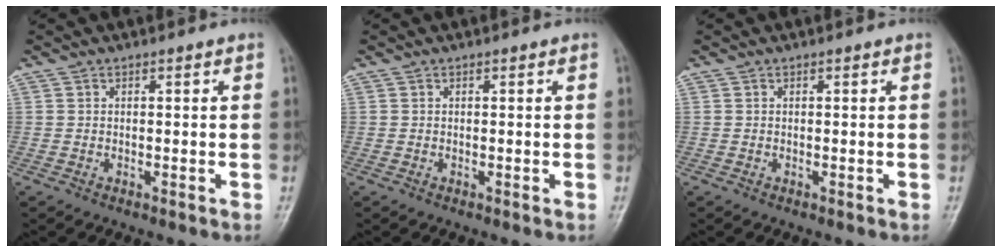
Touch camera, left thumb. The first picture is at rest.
{"total": 0.0}
{"total": 0.0}